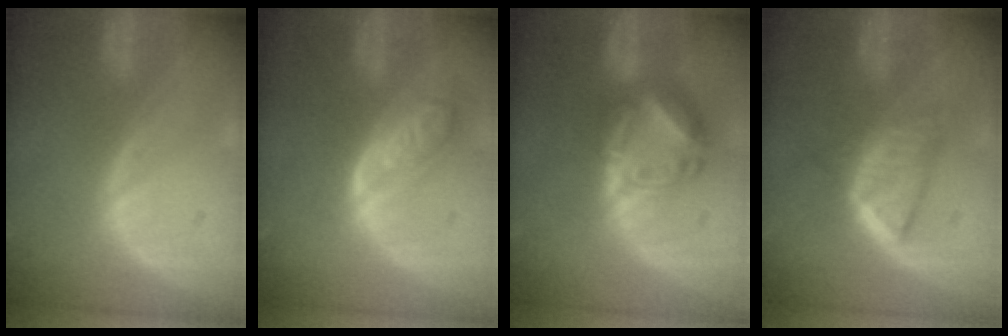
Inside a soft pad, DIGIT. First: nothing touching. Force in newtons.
{"total": 6.3, "press": 5.7, "slide": 2.7}
{"total": 8.1, "press": 7.0, "slide": 4.0}
{"total": 6.4, "press": 5.4, "slide": 3.4}